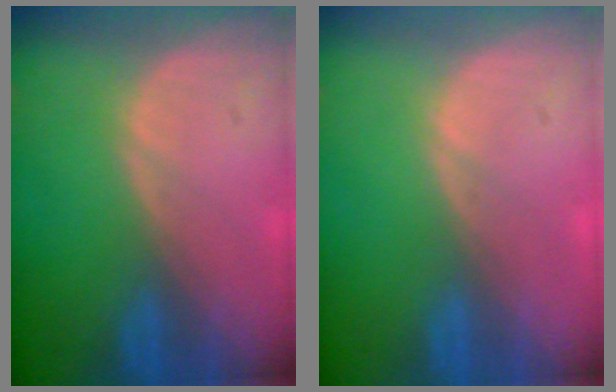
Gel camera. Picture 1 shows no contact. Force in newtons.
{"total": 0.0}